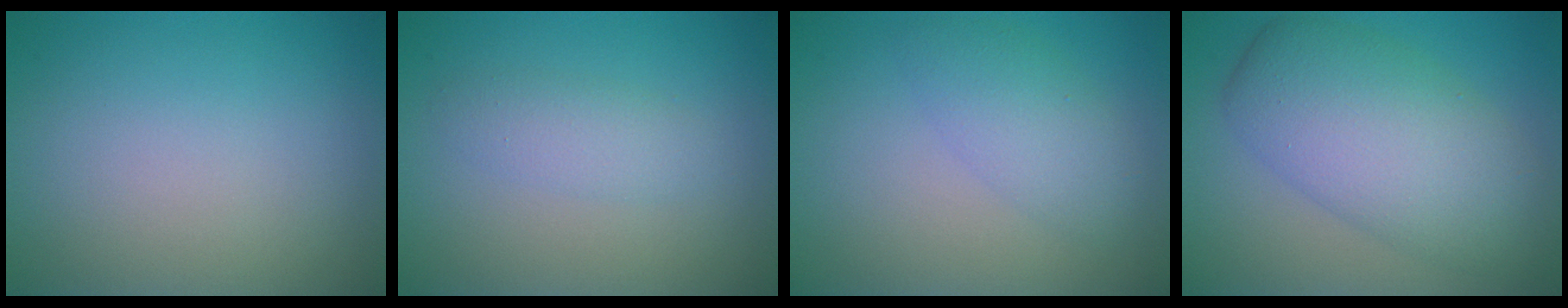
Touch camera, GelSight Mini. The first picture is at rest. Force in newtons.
{"total": 1.9, "press": 1.9, "slide": 0.1}
{"total": 1.9, "press": 1.9, "slide": 0.2}
{"total": 8.3, "press": 8.3, "slide": 0.4}